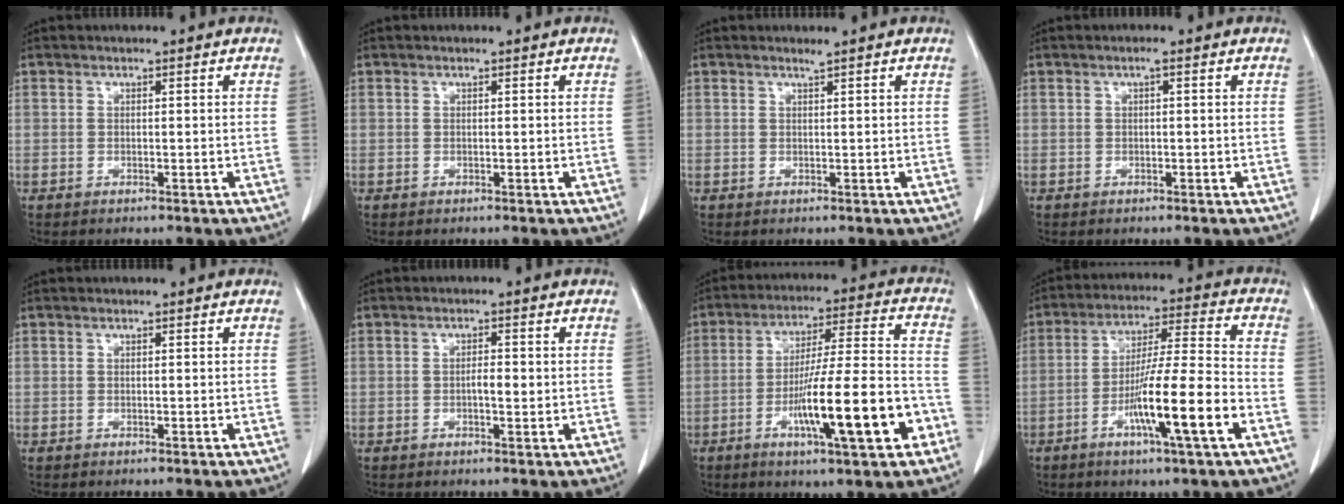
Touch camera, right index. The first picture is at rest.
{"total": 0.0}
{"total": 0.5, "force": [0.5, -0.2, 0.2], "torque": [-0.011, -0.007, 0.014]}
{"total": 0.6, "force": [0.2, 0.0, 0.6], "torque": [-0.011, 0.003, 0.003]}
{"total": 0.0}
{"total": 2.1, "force": [-0.2, 0.6, 2.0], "torque": [-0.037, 0.002, -0.002]}
{"total": 16.3, "force": [-6.1, 1.4, 15.0], "torque": [-0.256, -0.001, -0.092]}
{"total": 13.2, "force": [-5.1, -0.3, 12.2], "torque": [-0.220, -0.006, -0.089]}